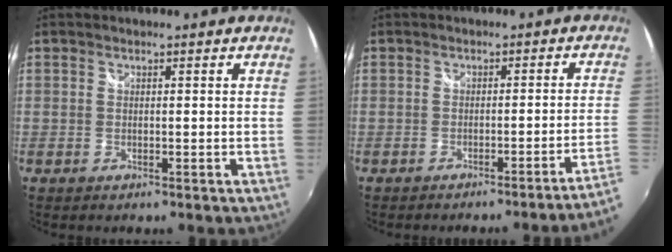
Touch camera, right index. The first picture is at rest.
{"total": 3.8, "force": [-2.3, -1.5, 2.6], "torque": [-0.045, -0.010, -0.025]}